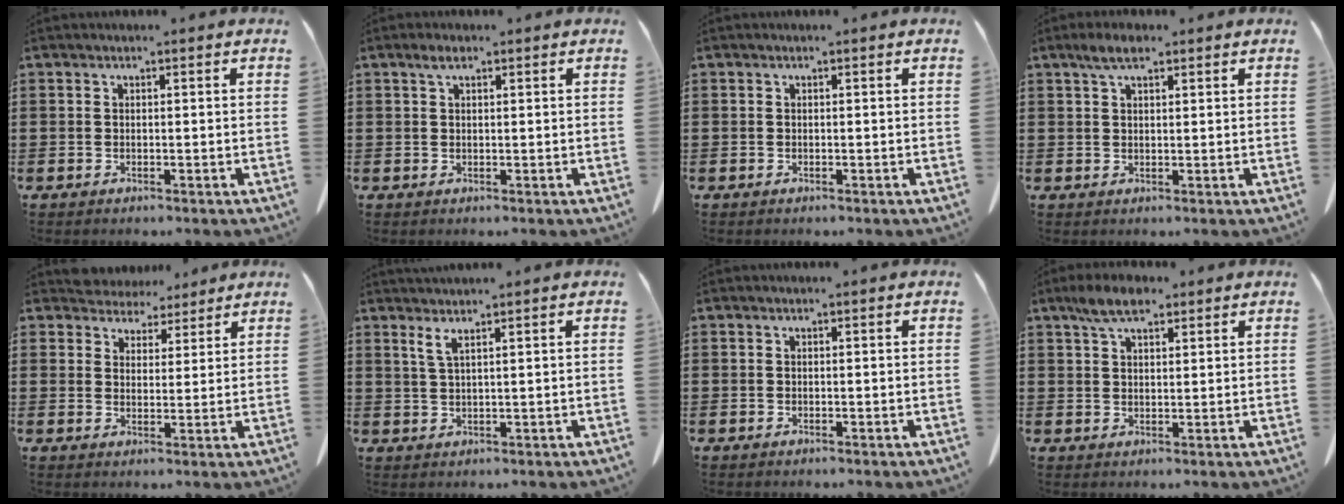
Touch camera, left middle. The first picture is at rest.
{"total": 1.6, "force": [0.8, 0.7, 1.3], "torque": [-0.029, 0.002, 0.014]}
{"total": 0.0}
{"total": 3.4, "force": [2.2, 1.0, 2.4], "torque": [-0.053, 0.003, 0.039]}
{"total": 4.6, "force": [4.3, 1.5, -0.2], "torque": [-0.015, -0.015, 0.084]}
{"total": 2.3, "force": [1.5, -0.1, 1.7], "torque": [-0.039, -0.003, 0.028]}
{"total": 0.0}
{"total": 5.3, "force": [3.7, 1.8, 3.4], "torque": [-0.067, 0.000, 0.067]}